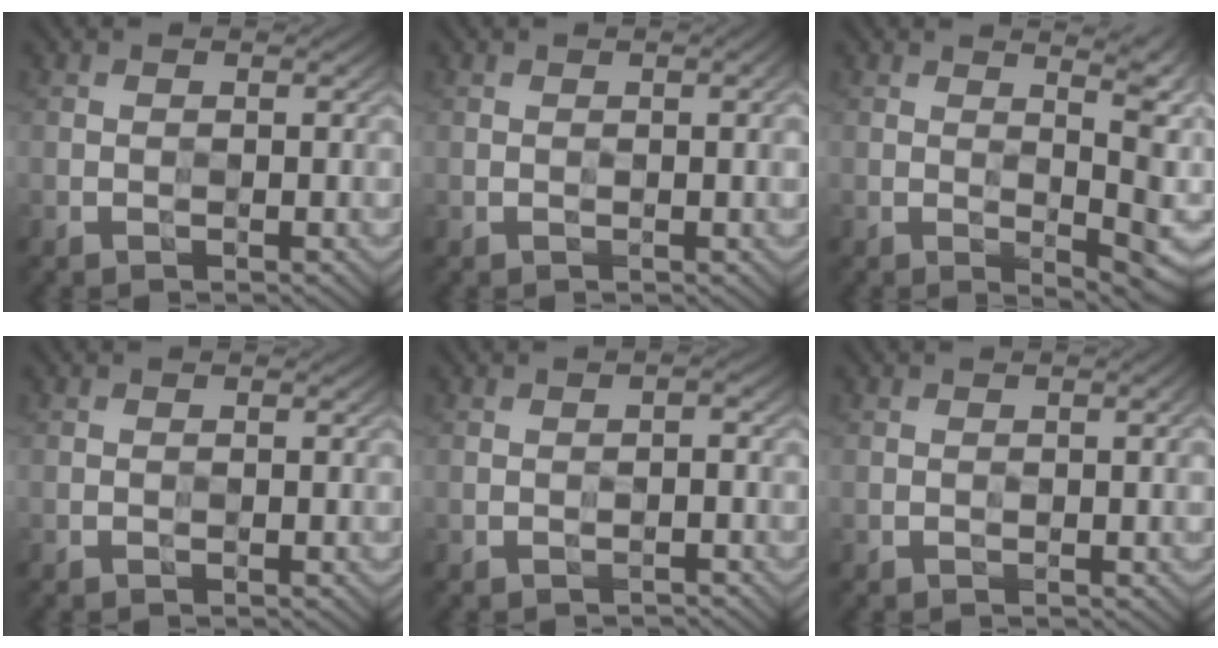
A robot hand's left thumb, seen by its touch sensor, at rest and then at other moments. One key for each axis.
{"total": 1.8, "fx": 0.3, "fy": 0.3, "fz": 1.8, "tx": -0.026, "ty": 0.002, "tz": 0.004}
{"total": 9.7, "fx": 2.2, "fy": 2.6, "fz": 9.0, "tx": -0.101, "ty": 0.015, "tz": 0.042}
{"total": 0.0}
{"total": 1.0, "fx": -0.6, "fy": 0.2, "fz": 0.8, "tx": -0.014, "ty": 0.004, "tz": -0.014}
{"total": 1.5, "fx": 0.3, "fy": 0.2, "fz": 1.5, "tx": -0.022, "ty": 0.002, "tz": 0.003}